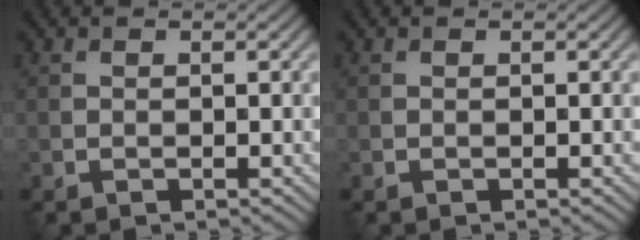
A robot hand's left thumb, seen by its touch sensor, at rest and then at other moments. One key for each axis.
{"total": 0.0}